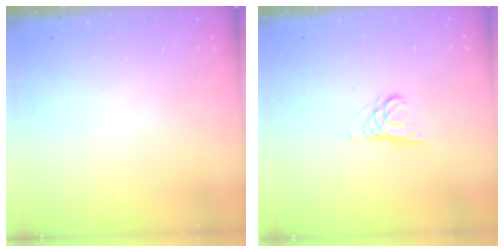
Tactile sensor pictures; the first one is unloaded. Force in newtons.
{"total": 1.4, "press": 1.4, "slide": 0.2}